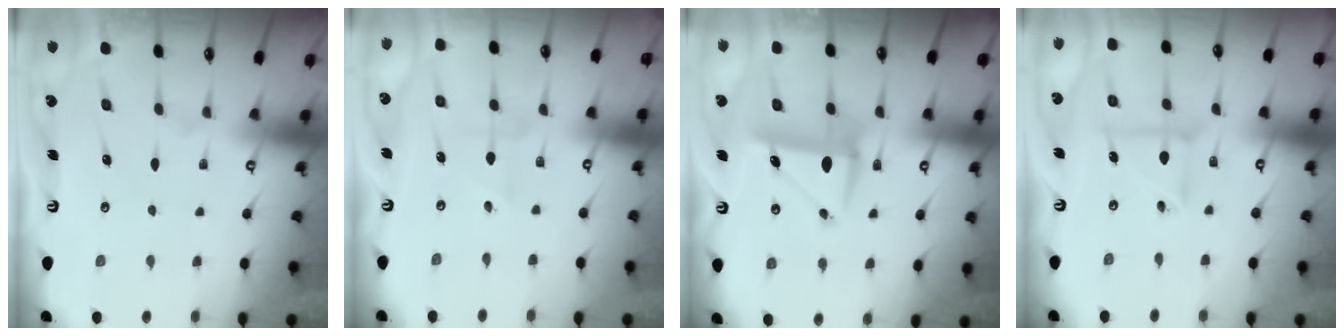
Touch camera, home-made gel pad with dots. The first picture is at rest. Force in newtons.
{"total": 2.1, "press": 2.0, "slide": 0.9}
{"total": 7.3, "press": 6.9, "slide": 2.4}
{"total": 5.7, "press": 5.5, "slide": 1.4}